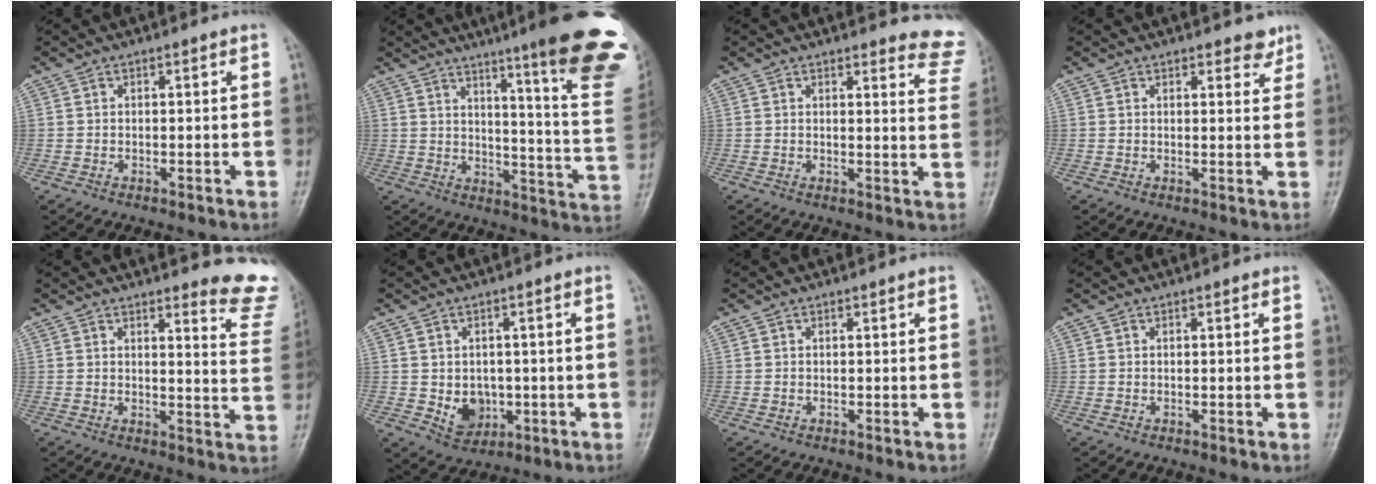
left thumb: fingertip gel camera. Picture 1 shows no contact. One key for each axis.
{"total": 26.6, "fx": 17.3, "fy": 2.6, "fz": 20.0, "tx": -0.206, "ty": -0.098, "tz": 0.222}
{"total": 8.8, "fx": 8.5, "fy": 1.9, "fz": 1.4, "tx": 0.030, "ty": -0.068, "tz": 0.060}
{"total": 3.0, "fx": 2.3, "fy": 1.3, "fz": 1.3, "tx": 0.003, "ty": -0.014, "tz": 0.028}
{"total": 9.9, "fx": 9.2, "fy": 1.5, "fz": 3.3, "tx": -0.008, "ty": -0.099, "tz": 0.081}
{"total": 6.1, "fx": -0.8, "fy": 4.9, "fz": 3.5, "tx": -0.029, "ty": -0.001, "tz": 0.001}
{"total": 0.0}
{"total": 0.0}